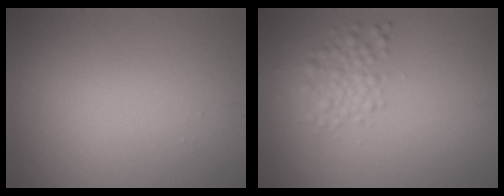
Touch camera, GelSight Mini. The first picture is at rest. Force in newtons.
{"total": 2.3, "press": 2.3, "slide": 0.1}